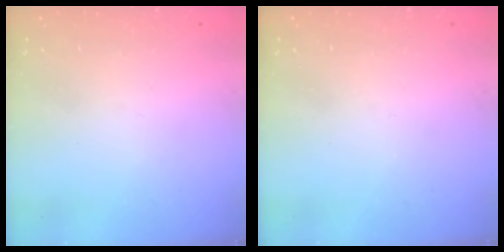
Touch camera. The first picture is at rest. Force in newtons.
{"total": 0.0}